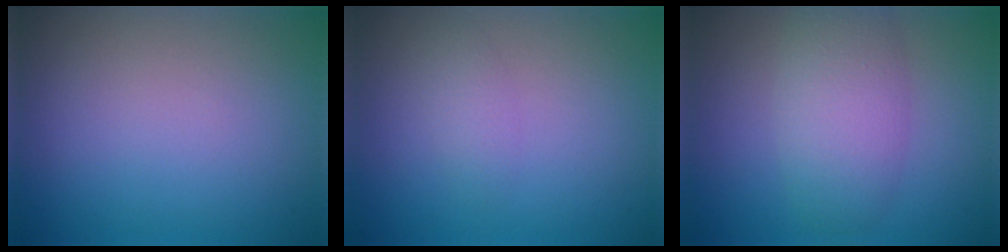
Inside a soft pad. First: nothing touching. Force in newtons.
{"total": 1.2, "press": 1.2, "slide": 0.1}
{"total": 5.1, "press": 5.1, "slide": 0.1}